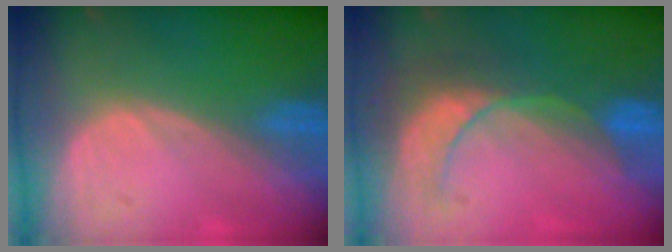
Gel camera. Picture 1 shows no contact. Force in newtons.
{"total": 9.1, "press": 7.9, "slide": 4.5}